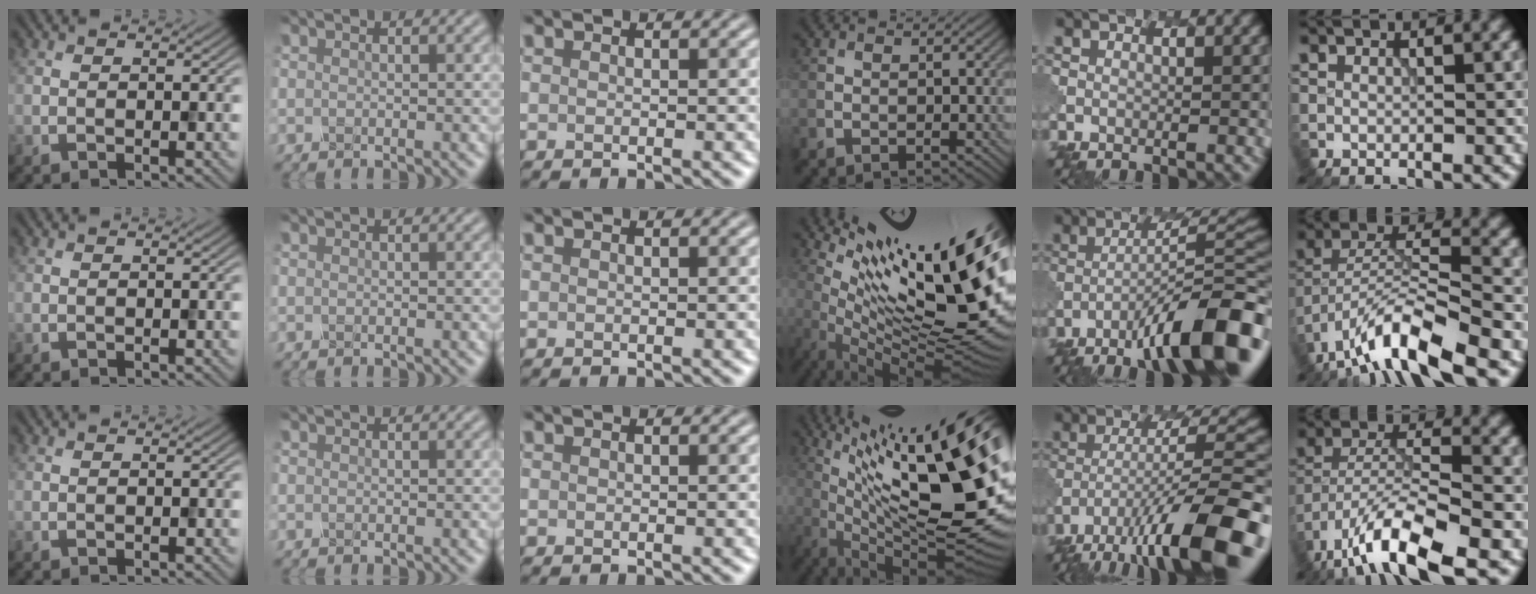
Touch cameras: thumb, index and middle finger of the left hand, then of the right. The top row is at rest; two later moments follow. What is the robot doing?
{"motion": "dispense", "object": "syringe"}